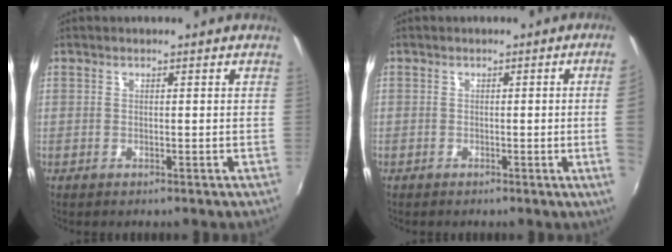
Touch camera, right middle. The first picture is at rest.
{"total": 3.8, "force": [-0.1, -1.7, 3.4], "torque": [-0.052, -0.010, 0.003]}